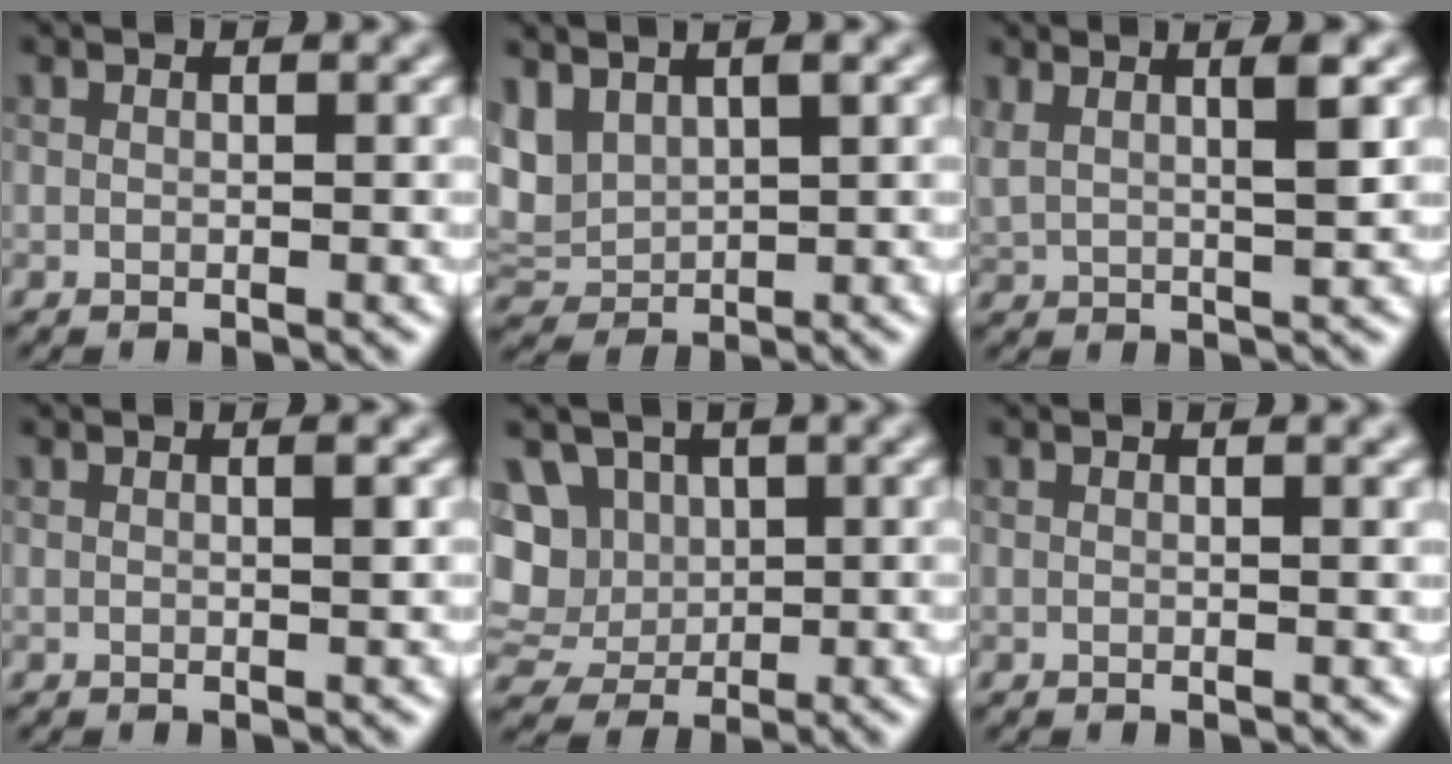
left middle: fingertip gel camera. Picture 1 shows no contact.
{"total": 3.4, "force": [1.2, 2.2, 2.4], "torque": [-0.061, 0.004, 0.034]}
{"total": 3.4, "force": [1.4, 0.9, 3.0], "torque": [-0.046, 0.009, 0.023]}
{"total": 0.7, "force": [-0.1, 0.1, 0.7], "torque": [-0.006, 0.002, -0.002]}
{"total": 8.4, "force": [1.4, 6.9, 4.5], "torque": [-0.086, 0.026, 0.005]}
{"total": 1.7, "force": [0.9, 0.8, 1.2], "torque": [-0.003, 0.008, 0.001]}